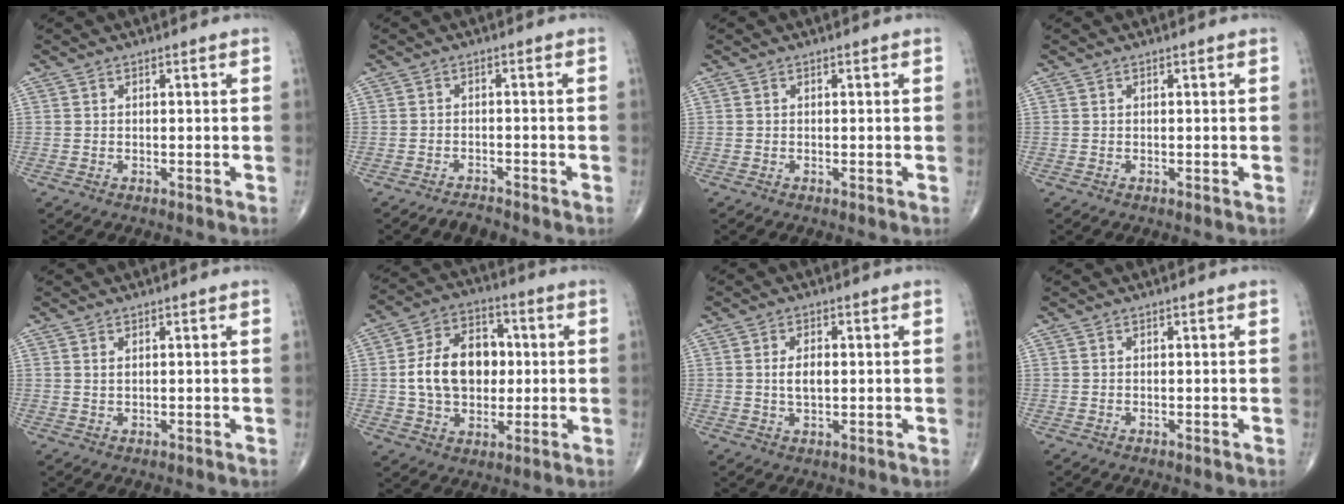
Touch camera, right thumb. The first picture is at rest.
{"total": 2.2, "force": [-2.0, 0.6, 0.5], "torque": [-0.015, 0.005, -0.036]}
{"total": 0.0}
{"total": 0.0}
{"total": 0.9, "force": [0.4, 0.4, 0.7], "torque": [-0.013, 0.001, 0.010]}
{"total": 14.9, "force": [0.7, 10.6, 10.4], "torque": [-0.149, 0.019, 0.012]}
{"total": 3.9, "force": [0.3, 2.1, 3.3], "torque": [-0.057, -0.002, 0.006]}
{"total": 0.0}